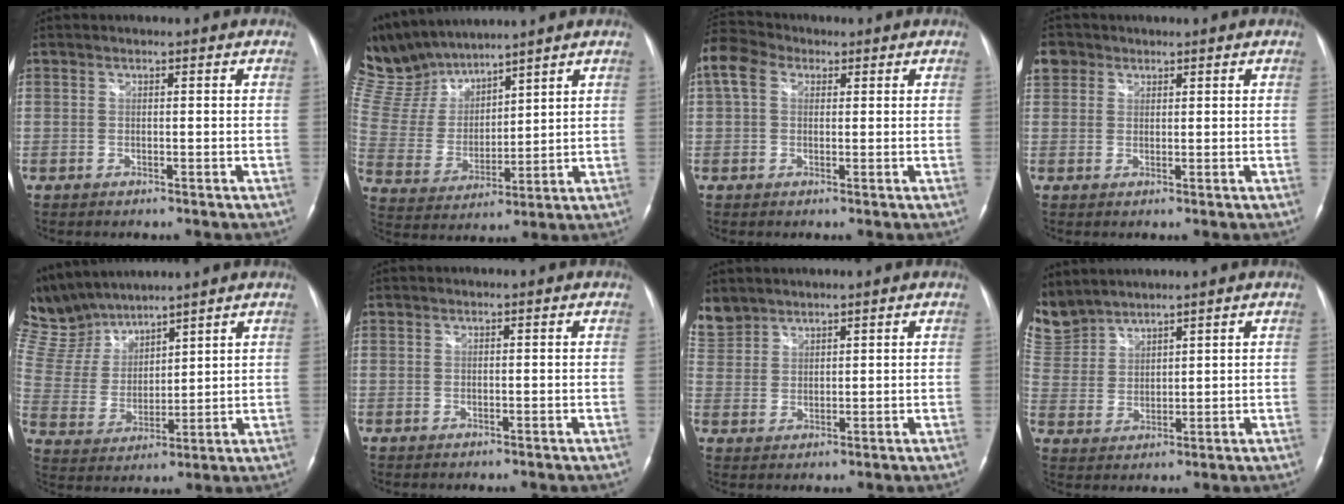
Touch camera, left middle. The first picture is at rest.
{"total": 12.3, "force": [11.6, 2.8, 3.0], "torque": [-0.083, 0.015, 0.247]}
{"total": 10.1, "force": [4.1, 7.2, 5.7], "torque": [-0.148, 0.052, 0.073]}
{"total": 3.6, "force": [2.0, 3.0, 0.7], "torque": [-0.016, 0.016, 0.038]}
{"total": 11.6, "force": [10.9, 2.7, 2.7], "torque": [-0.079, 0.017, 0.233]}
{"total": 0.0}
{"total": 5.2, "force": [4.6, 2.5, 0.2], "torque": [-0.007, 0.012, 0.102]}
{"total": 8.4, "force": [7.9, 2.8, 0.4], "torque": [-0.024, 0.011, 0.178]}